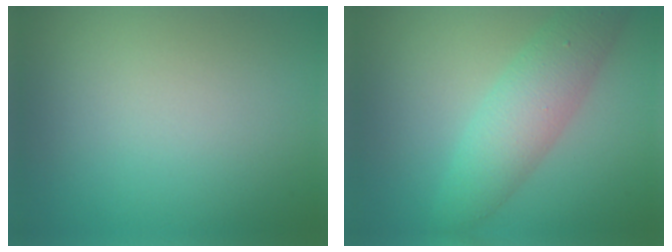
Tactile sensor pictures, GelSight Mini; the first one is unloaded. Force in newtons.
{"total": 4.9, "press": 4.9, "slide": 0.2}